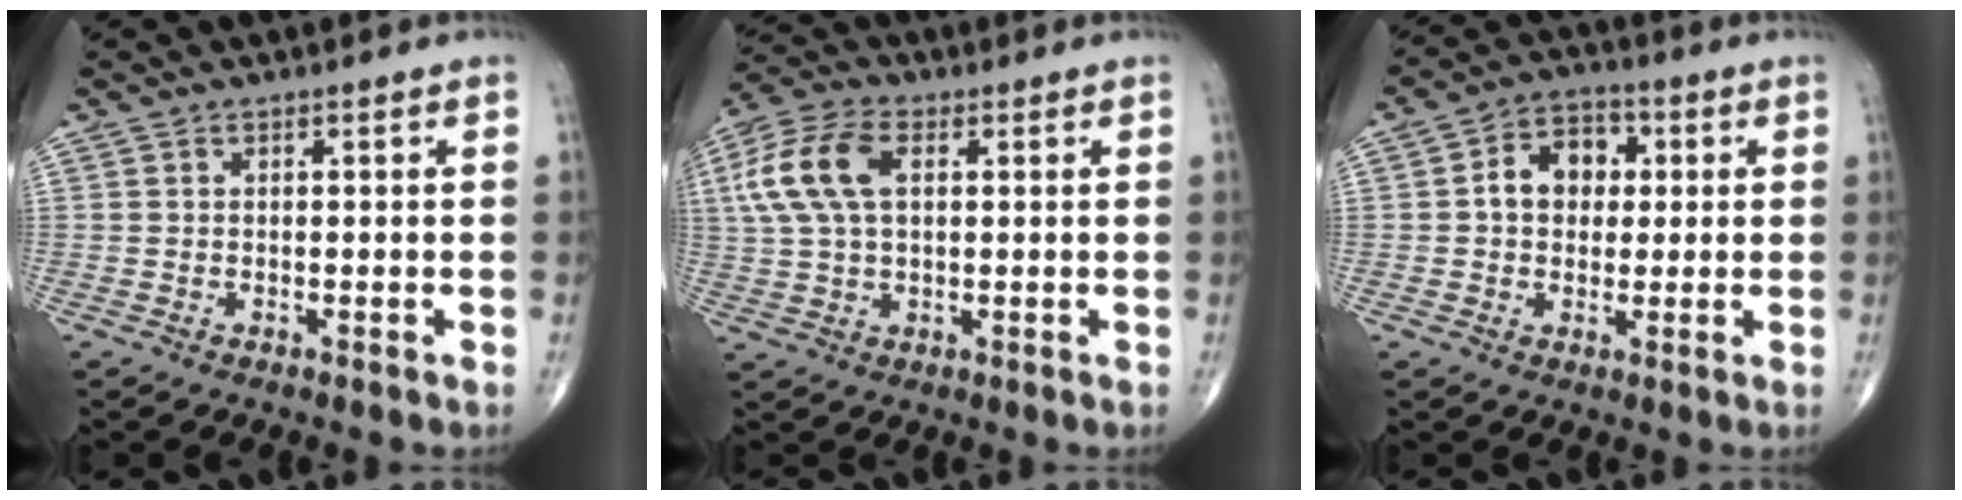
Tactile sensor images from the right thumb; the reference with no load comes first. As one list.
[{"total": 12.1, "force": [2.9, 6.9, 9.6], "torque": [-0.209, 0.019, 0.052]}, {"total": 8.7, "force": [1.1, 6.7, 5.5], "torque": [-0.059, 0.018, 0.011]}]